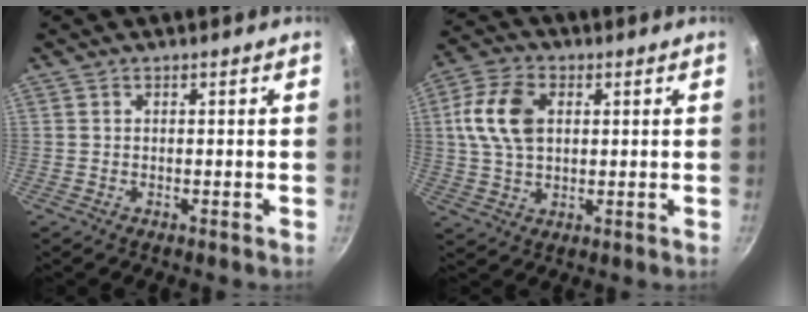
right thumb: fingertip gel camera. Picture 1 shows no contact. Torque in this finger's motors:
{"motor_torque": [0.54, 2.18, 1.03, 0.30, 0.08]}